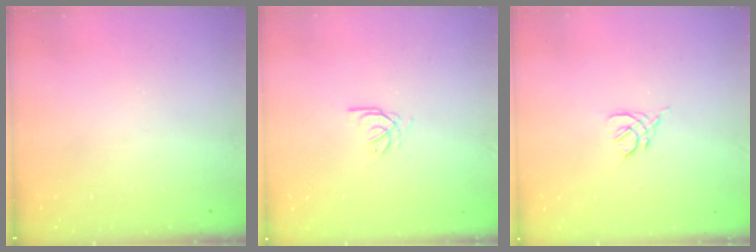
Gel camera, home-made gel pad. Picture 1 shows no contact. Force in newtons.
{"total": 2.7, "press": 2.7, "slide": 0.4}
{"total": 2.8, "press": 2.8, "slide": 0.7}